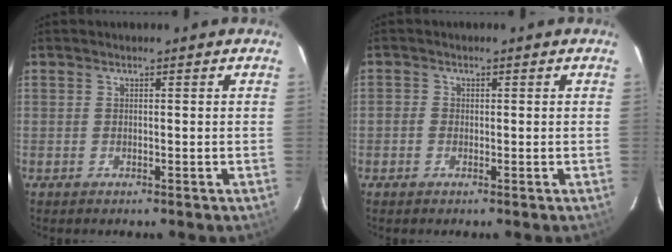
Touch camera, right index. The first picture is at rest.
{"total": 1.2, "force": [-0.6, 1.1, 0.3], "torque": [-0.005, 0.000, -0.015]}